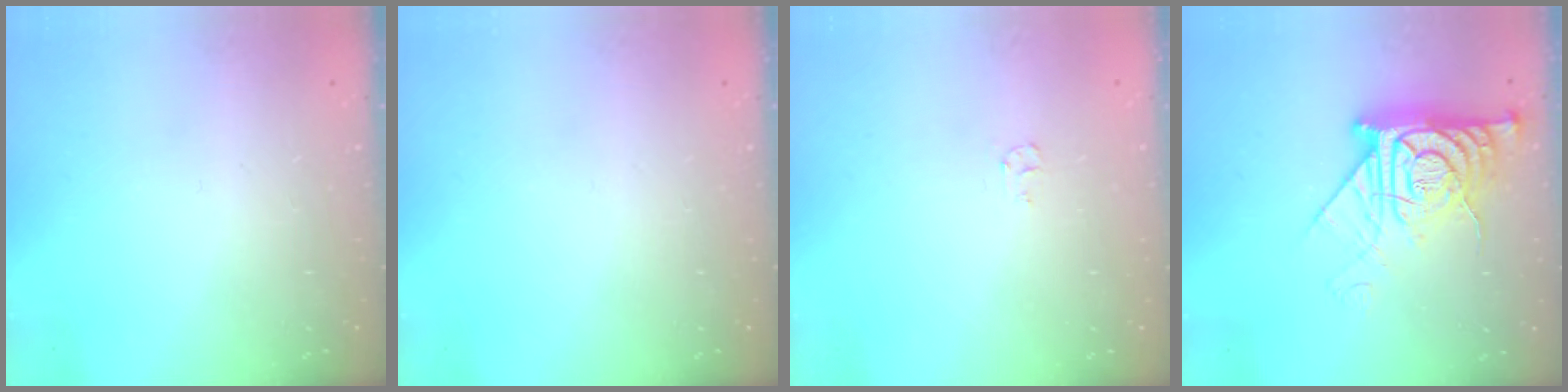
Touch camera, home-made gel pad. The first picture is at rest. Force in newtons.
{"total": 0.0}
{"total": 4.1, "press": 4.1, "slide": 0.4}
{"total": 14.0, "press": 13.9, "slide": 1.4}